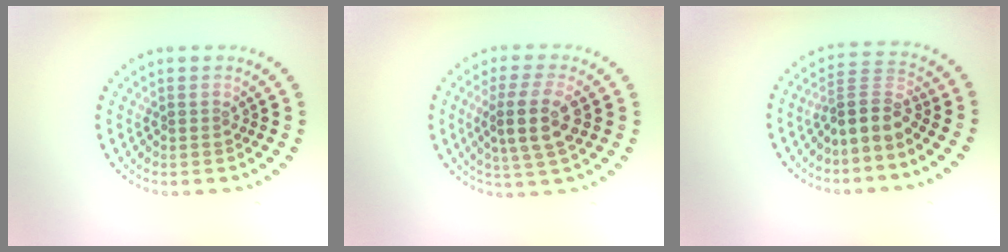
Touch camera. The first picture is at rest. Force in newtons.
{"total": 4.5, "press": 4.2, "slide": 1.8}
{"total": 3.3, "press": 2.5, "slide": 2.2}